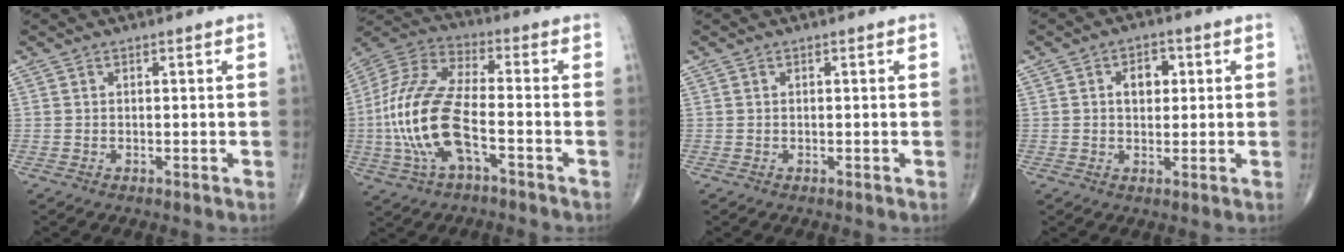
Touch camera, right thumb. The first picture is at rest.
{"total": 16.8, "force": [-4.2, 7.2, 14.6], "torque": [-0.320, 0.031, -0.081]}
{"total": 0.0}
{"total": 4.9, "force": [1.0, 3.4, 3.4], "torque": [-0.035, 0.005, 0.013]}